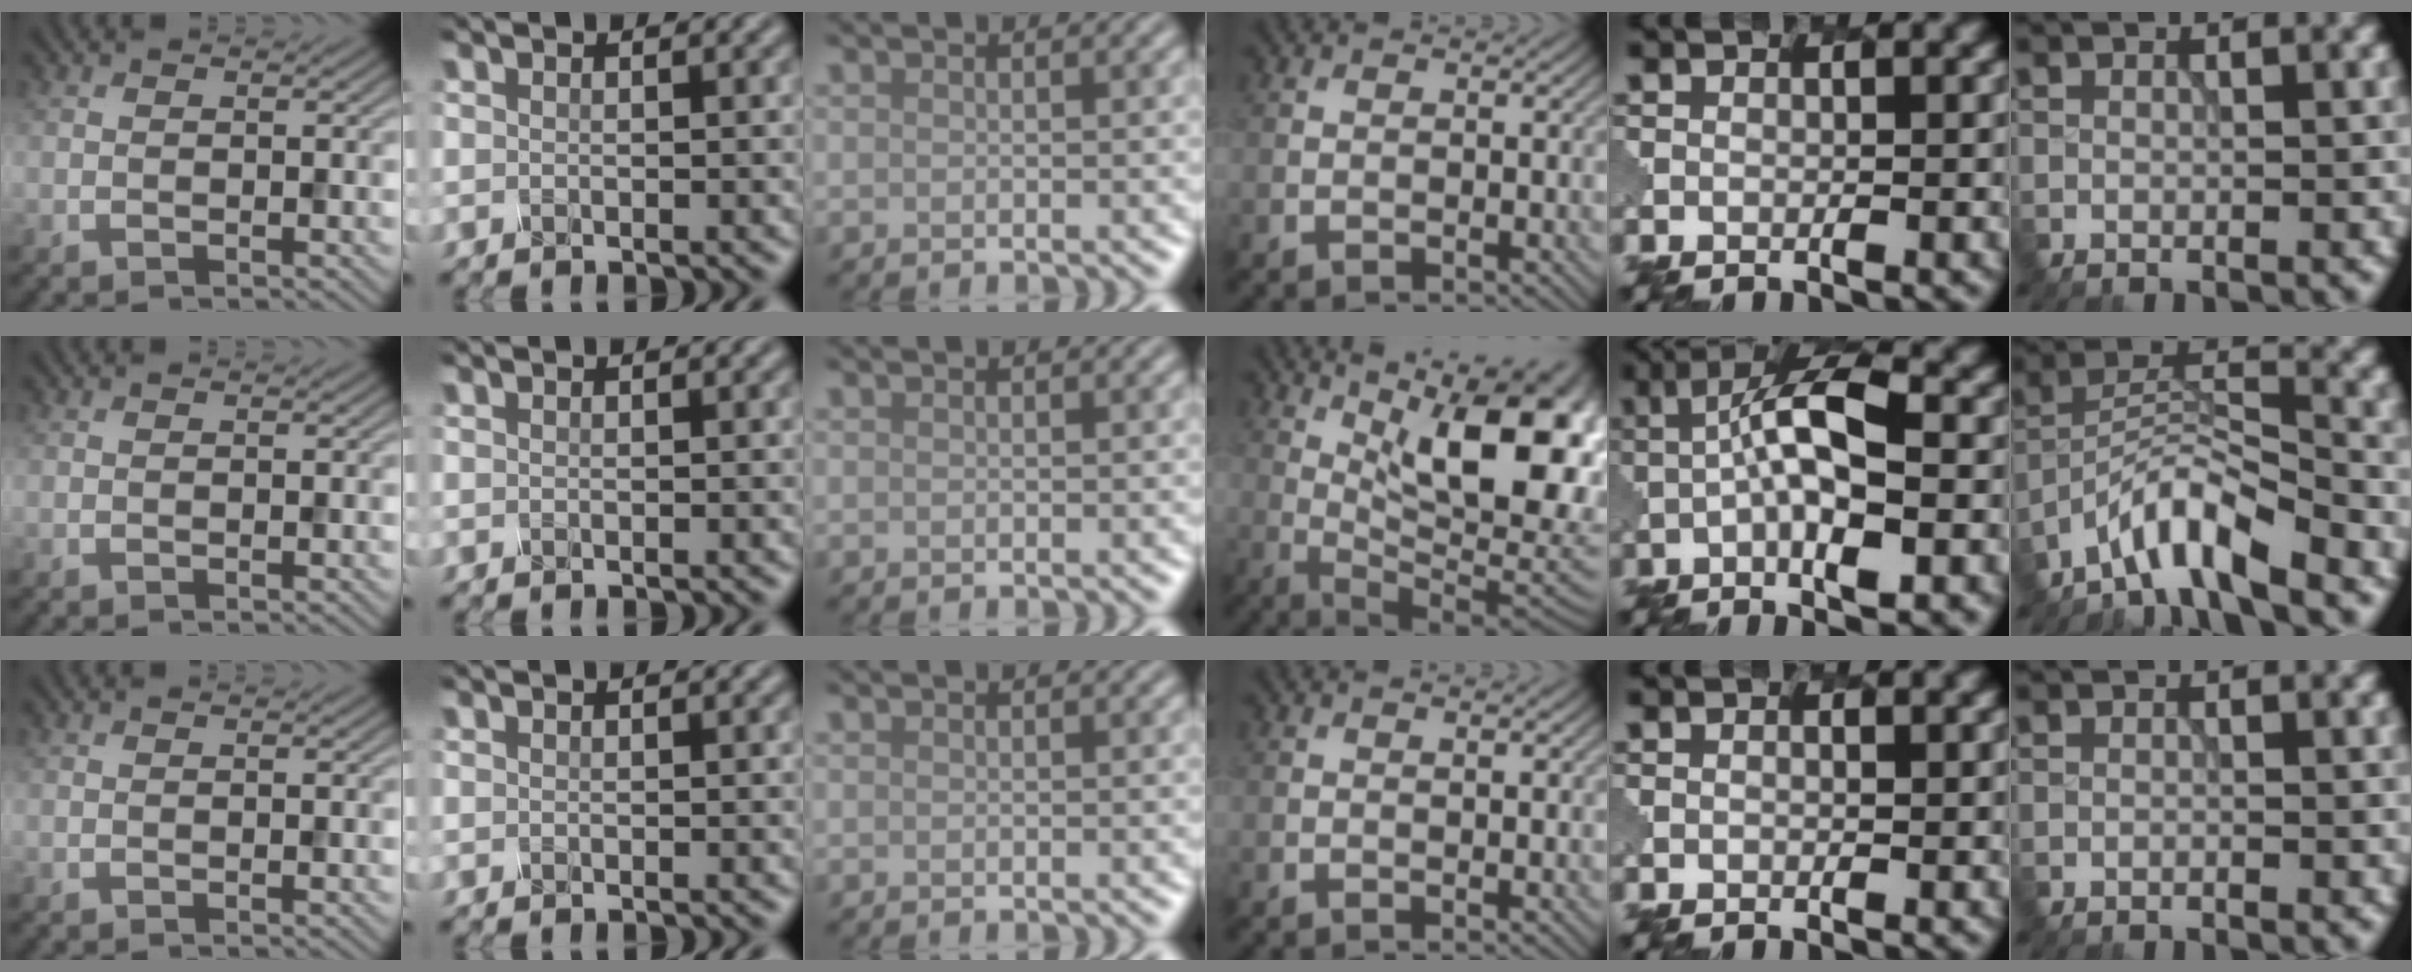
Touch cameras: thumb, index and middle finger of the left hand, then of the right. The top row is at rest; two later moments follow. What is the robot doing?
{"motion": "shake", "object": "salt shaker"}